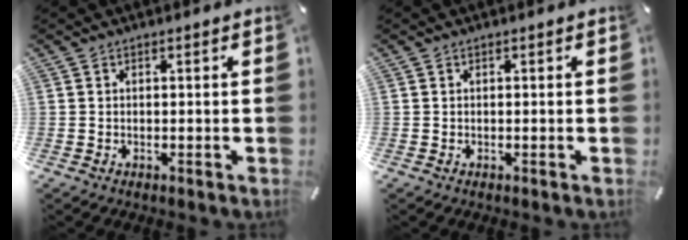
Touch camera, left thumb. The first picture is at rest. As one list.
[{"total": 0.0}]